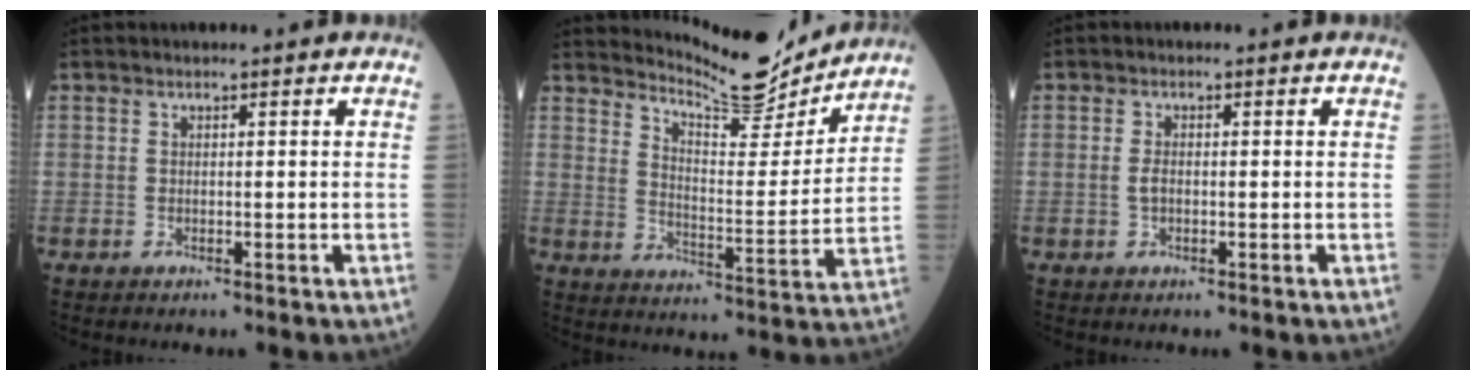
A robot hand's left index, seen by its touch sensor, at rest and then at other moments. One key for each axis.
{"total": 11.6, "fx": 11.5, "fy": 0.4, "fz": 1.6, "tx": -0.035, "ty": -0.024, "tz": 0.173}
{"total": 1.4, "fx": -0.4, "fy": 0.7, "fz": 1.2, "tx": -0.026, "ty": 0.002, "tz": -0.008}